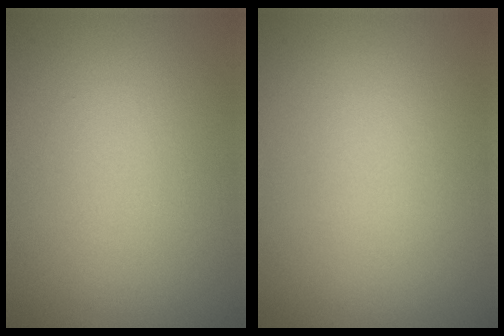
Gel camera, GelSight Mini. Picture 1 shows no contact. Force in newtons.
{"total": 0.0}